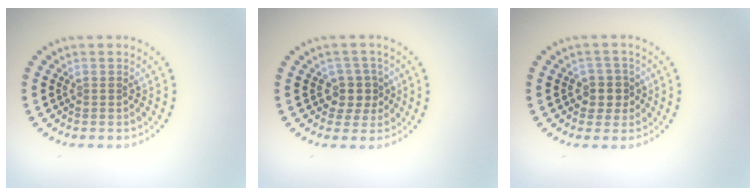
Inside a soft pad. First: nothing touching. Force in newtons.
{"total": 2.5, "press": 2.1, "slide": 1.4}
{"total": 2.4, "press": 2.1, "slide": 1.1}